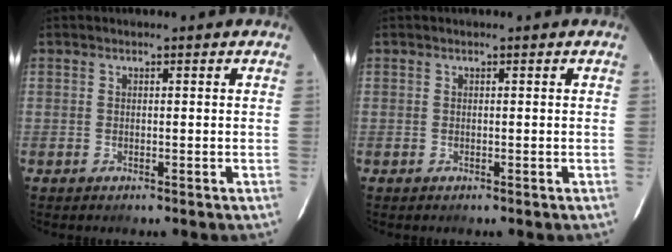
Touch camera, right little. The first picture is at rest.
{"total": 0.0}